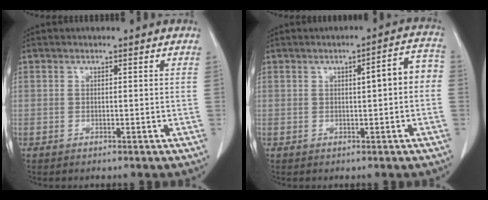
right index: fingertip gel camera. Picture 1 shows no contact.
{"total": 5.4, "force": [0.2, 1.1, 5.3], "torque": [-0.067, 0.025, 0.000]}